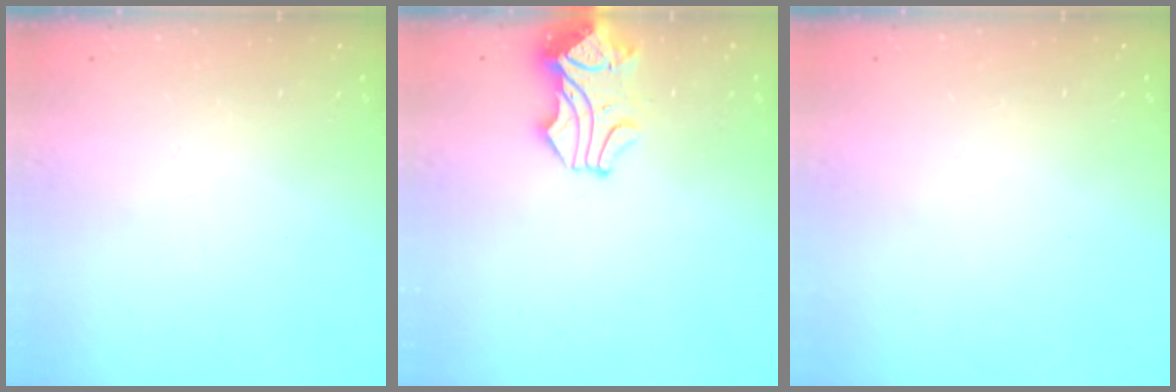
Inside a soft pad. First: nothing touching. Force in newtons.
{"total": 1.2, "press": 0.1, "slide": 1.2}
{"total": 0.0}